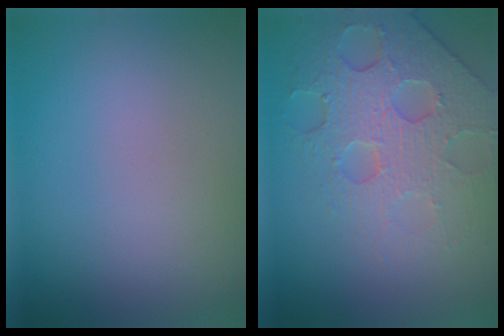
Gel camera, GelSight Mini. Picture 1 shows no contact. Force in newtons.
{"total": 5.2, "press": 4.6, "slide": 2.3}